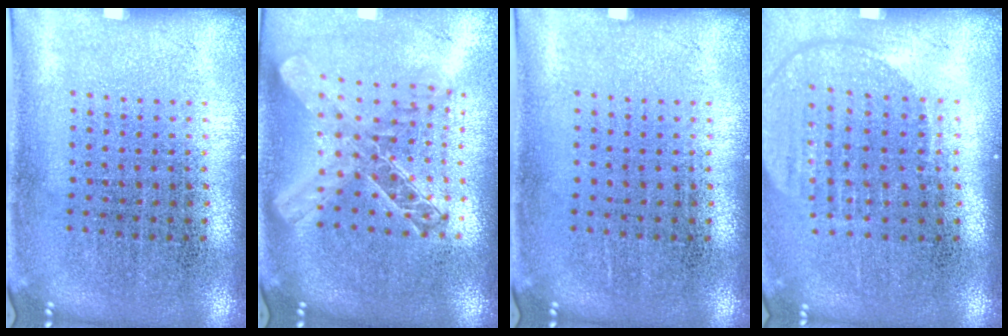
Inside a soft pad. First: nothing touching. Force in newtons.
{"total": 1.9, "press": 1.6, "slide": 1.0}
{"total": 0.0}
{"total": 1.7, "press": 1.5, "slide": 0.8}